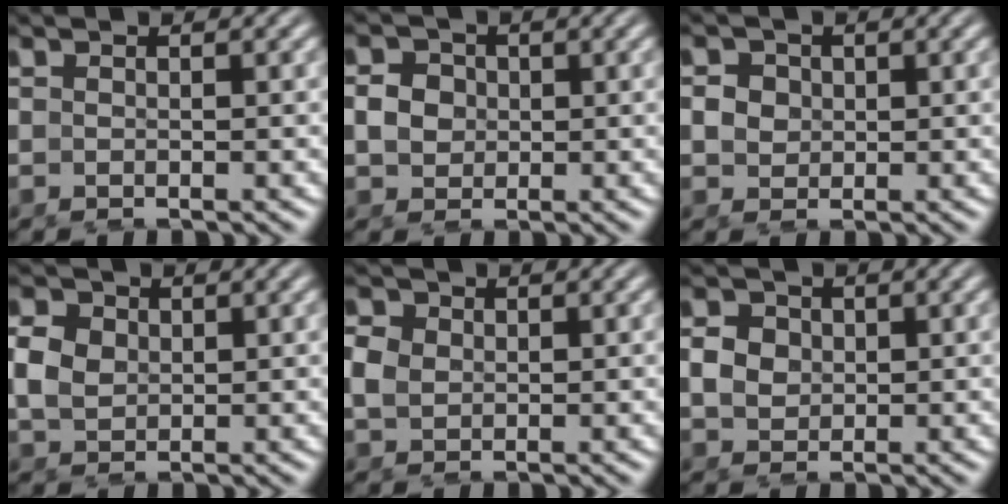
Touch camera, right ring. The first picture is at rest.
{"total": 2.2, "force": [0.3, 2.0, 0.9], "torque": [-0.020, -0.013, 0.015]}
{"total": 2.6, "force": [0.7, 2.4, 0.9], "torque": [-0.023, -0.010, 0.018]}
{"total": 3.6, "force": [0.6, 3.1, 1.8], "torque": [-0.048, -0.010, 0.021]}
{"total": 2.7, "force": [0.5, 2.3, 1.2], "torque": [-0.033, -0.007, 0.017]}
{"total": 2.5, "force": [0.4, 2.2, 1.2], "torque": [-0.025, -0.012, 0.018]}